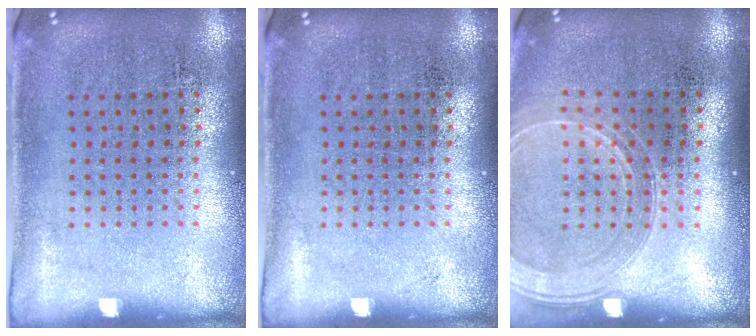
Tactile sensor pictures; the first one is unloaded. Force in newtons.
{"total": 0.0}
{"total": 1.4, "press": 1.4, "slide": 0.3}